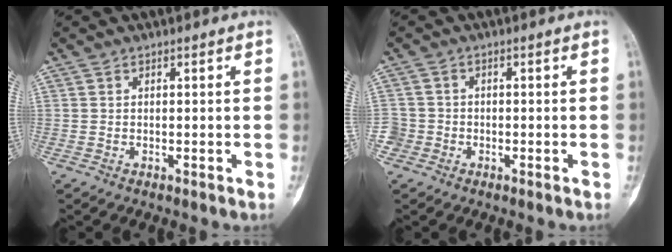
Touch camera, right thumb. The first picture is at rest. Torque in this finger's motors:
{"motor_torque": [-0.04, -0.17, 0.14, -0.04, 0.02]}